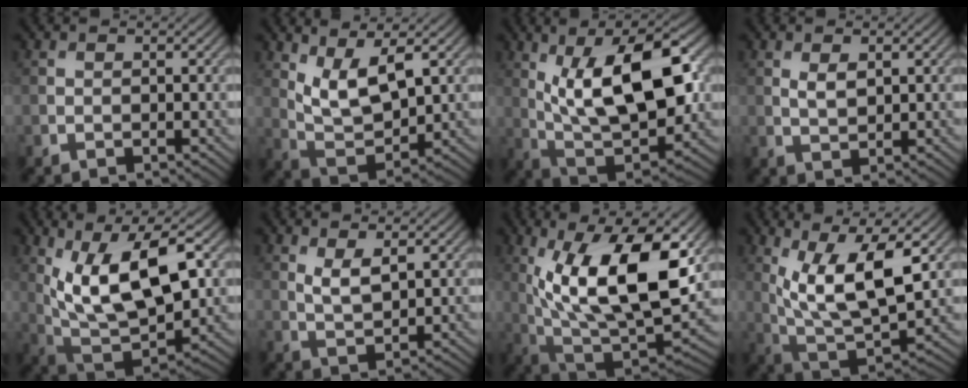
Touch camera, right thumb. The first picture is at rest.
{"total": 7.8, "force": [3.6, 3.3, 6.2], "torque": [-0.131, -0.004, 0.073]}
{"total": 16.6, "force": [3.6, 7.3, 14.5], "torque": [-0.241, 0.021, 0.054]}
{"total": 2.1, "force": [0.8, 1.0, 1.6], "torque": [-0.037, -0.005, 0.020]}
{"total": 15.1, "force": [4.1, 6.8, 12.9], "torque": [-0.233, 0.008, 0.070]}
{"total": 3.2, "force": [1.4, 1.2, 2.6], "torque": [-0.060, -0.006, 0.034]}
{"total": 17.1, "force": [4.4, 6.9, 15.0], "torque": [-0.265, 0.004, 0.070]}
{"total": 12.9, "force": [3.9, 4.8, 11.3], "torque": [-0.224, -0.007, 0.077]}